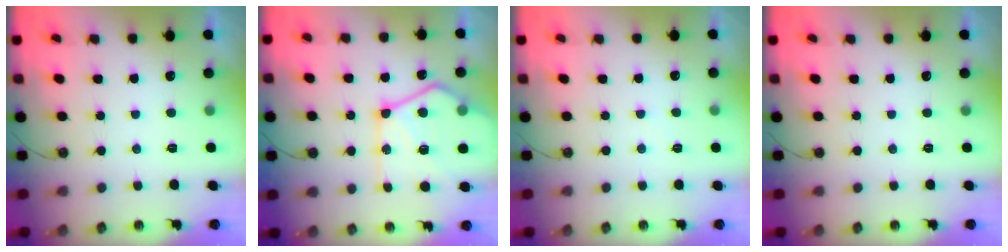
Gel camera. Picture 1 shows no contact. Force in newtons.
{"total": 20.4, "press": 20.3, "slide": 2.2}
{"total": 2.6, "press": 2.6, "slide": 0.3}
{"total": 0.0}